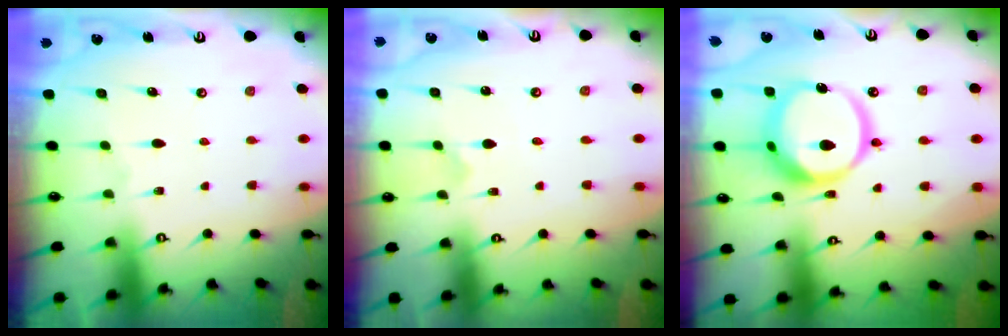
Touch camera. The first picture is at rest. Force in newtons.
{"total": 0.0}
{"total": 15.3, "press": 15.2, "slide": 1.3}